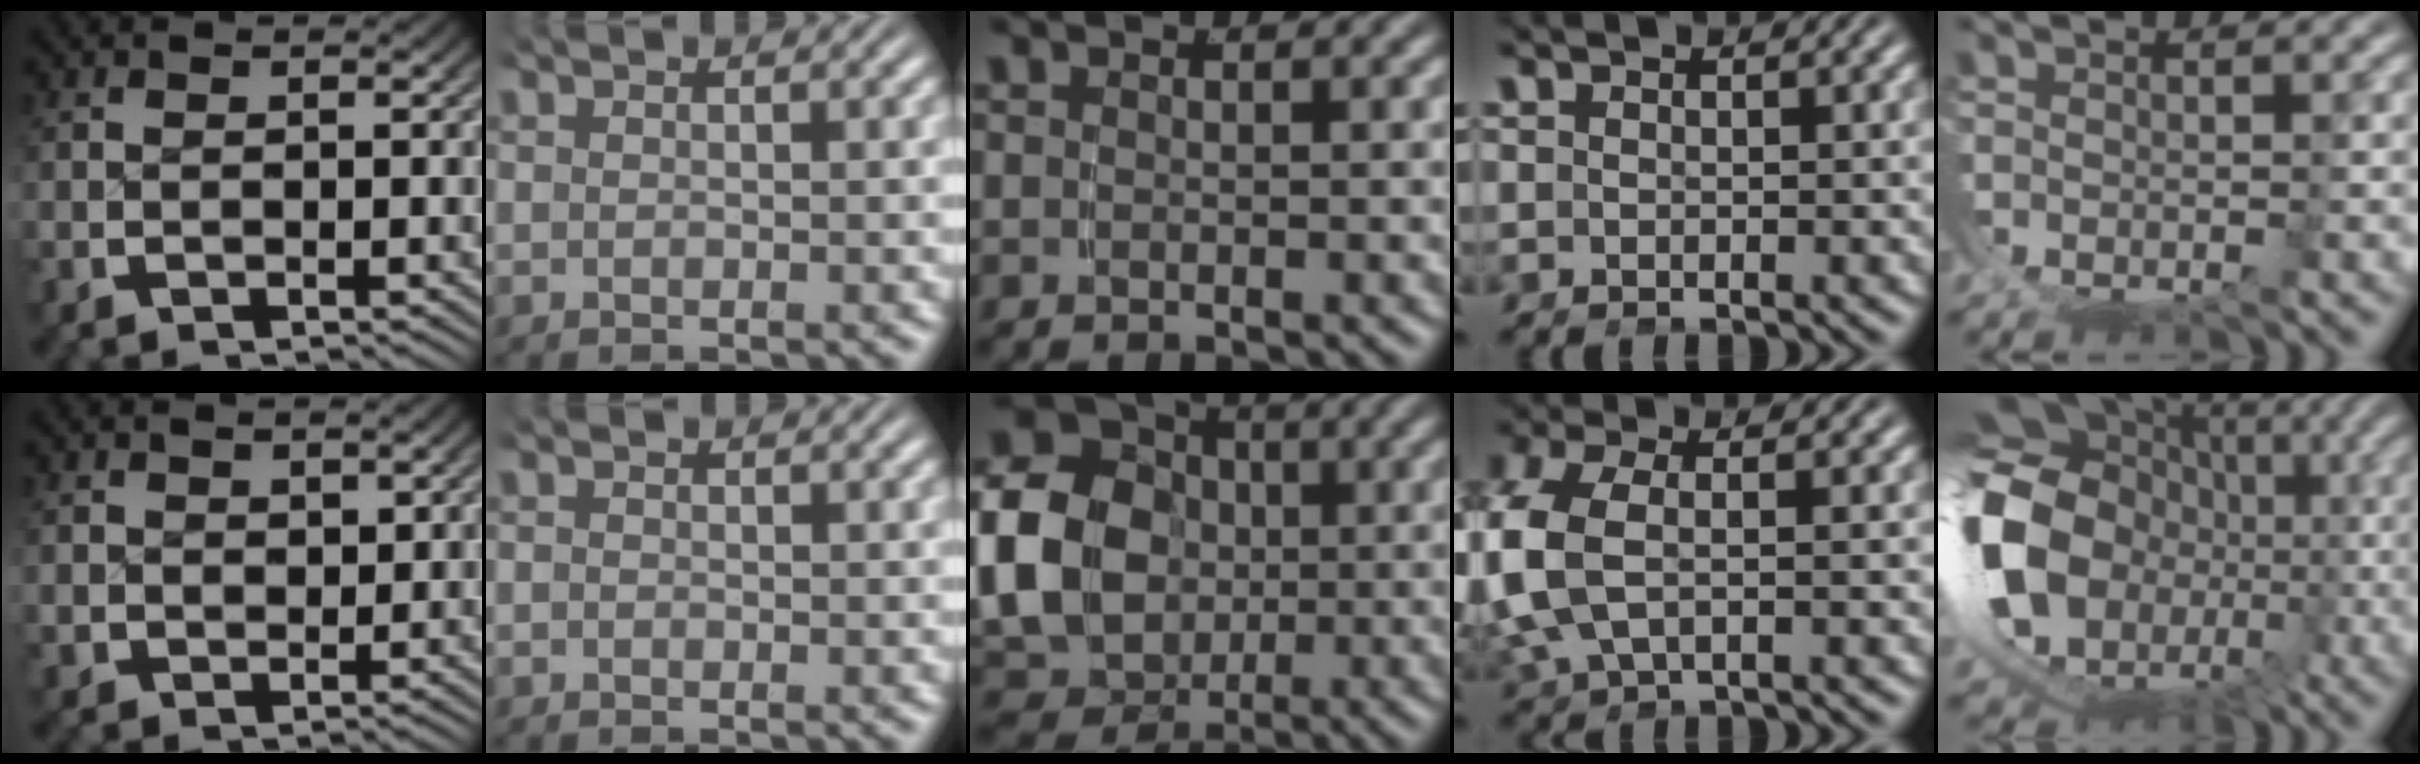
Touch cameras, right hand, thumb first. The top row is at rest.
{"thumb": {"total": 1.8, "force": [1.2, 1.2, 0.5], "torque": [-0.004, -0.007, 0.034]}, "index": {"total": 0.8, "force": [-0.4, 0.7, 0.2], "torque": [-0.006, -0.003, -0.009]}, "middle": {"total": 19.1, "force": [-0.2, 17.1, 8.5], "torque": [-0.211, -0.041, -0.014]}, "ring": {"total": 6.1, "force": [-0.4, 4.5, 4.1], "torque": [-0.128, -0.012, -0.002]}, "little": {"total": 19.0, "force": [-0.8, 14.7, 12.1], "torque": [-0.261, -0.030, -0.017]}}